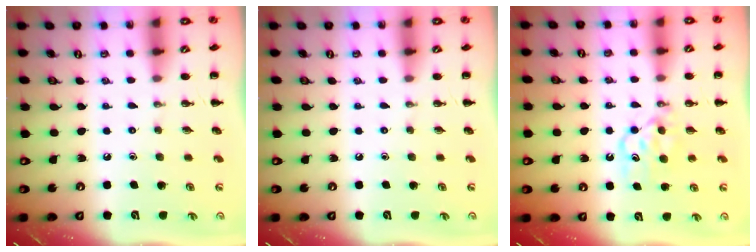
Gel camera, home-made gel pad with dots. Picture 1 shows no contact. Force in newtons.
{"total": 0.0}
{"total": 5.9, "press": 5.7, "slide": 1.4}